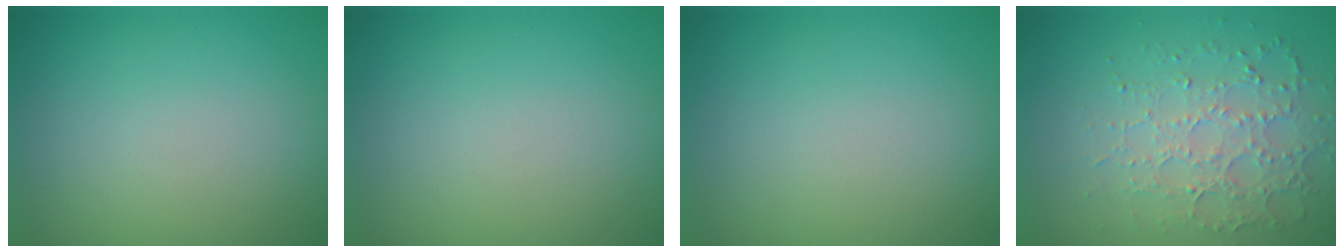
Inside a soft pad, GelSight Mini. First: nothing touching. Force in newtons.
{"total": 0.0}
{"total": 0.0}
{"total": 3.4, "press": 3.2, "slide": 1.3}